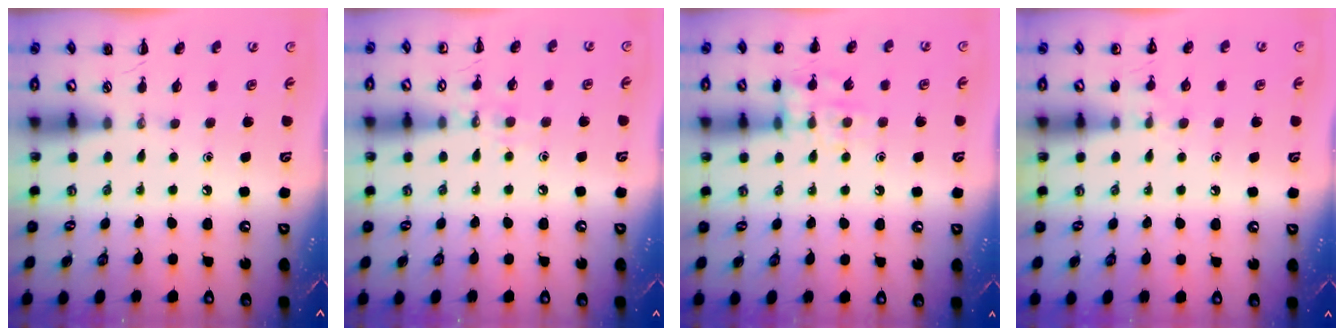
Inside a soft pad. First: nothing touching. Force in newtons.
{"total": 7.2, "press": 7.0, "slide": 1.7}
{"total": 10.3, "press": 10.3, "slide": 1.2}
{"total": 6.0, "press": 5.8, "slide": 1.7}